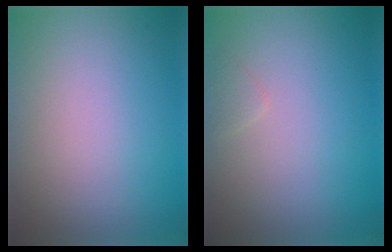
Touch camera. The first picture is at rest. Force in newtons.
{"total": 0.6, "press": 0.6, "slide": 0.0}